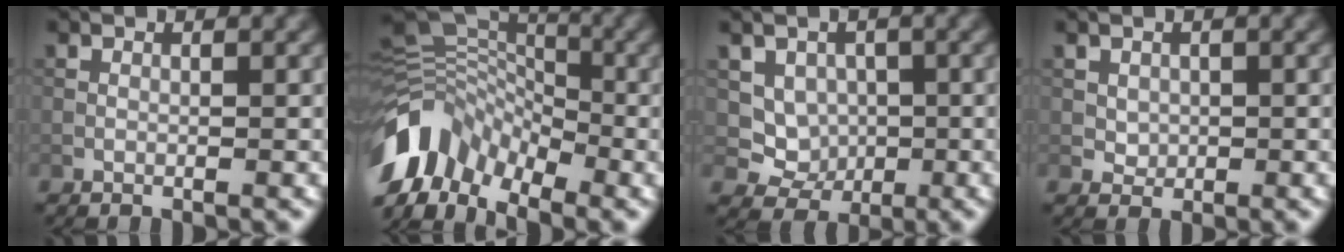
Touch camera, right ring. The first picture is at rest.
{"total": 10.3, "force": [-5.1, 6.5, 6.0], "torque": [-0.124, 0.001, -0.111]}
{"total": 3.9, "force": [0.7, 3.6, 1.5], "torque": [-0.026, -0.008, 0.018]}
{"total": 1.4, "force": [0.4, 1.3, 0.5], "torque": [-0.011, -0.005, 0.013]}